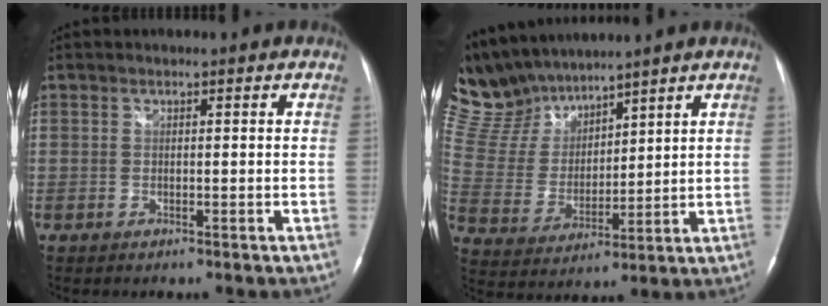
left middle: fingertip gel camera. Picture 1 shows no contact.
{"total": 12.2, "force": [11.4, 3.2, 2.9], "torque": [-0.081, 0.017, 0.242]}